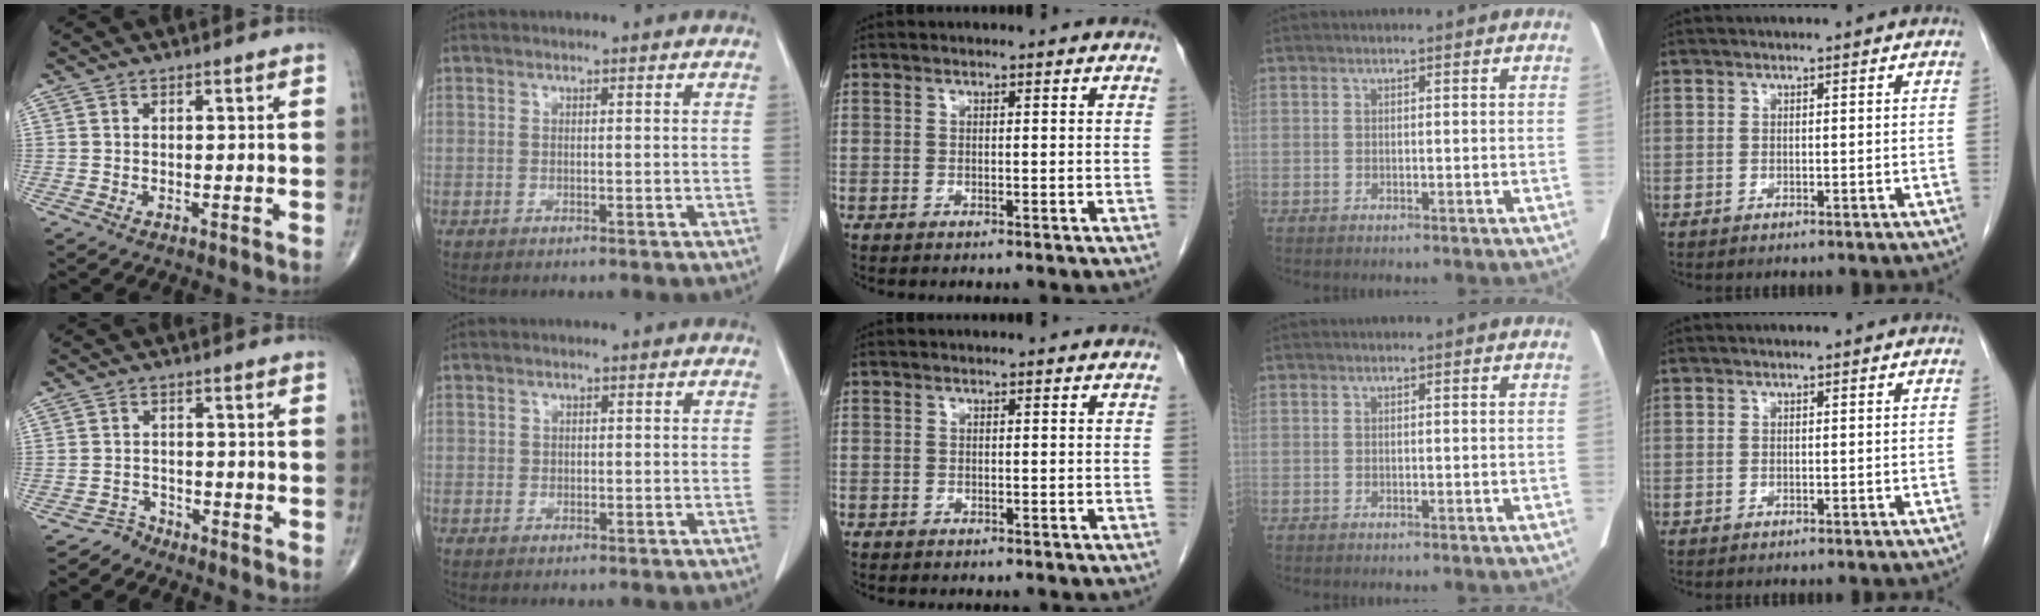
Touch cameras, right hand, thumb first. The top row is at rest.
{"thumb": {"total": 2.3, "force": [-1.9, 0.7, -1.0], "torque": [0.033, 0.004, -0.039]}, "index": {"total": 0.5, "force": [0.0, 0.5, 0.1], "torque": [0.002, 0.003, -0.002]}, "middle": {"total": 0.5, "force": [-0.4, 0.4, 0.0], "torque": [-0.004, 0.003, -0.008]}}